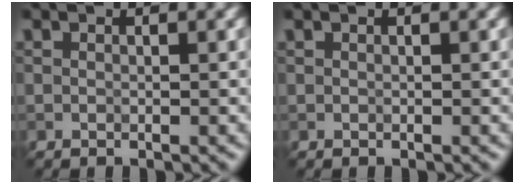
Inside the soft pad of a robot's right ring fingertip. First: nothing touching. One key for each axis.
{"total": 0.0}